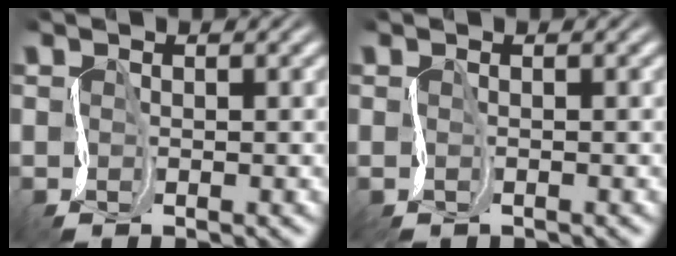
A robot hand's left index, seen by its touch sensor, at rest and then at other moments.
{"total": 0.0}